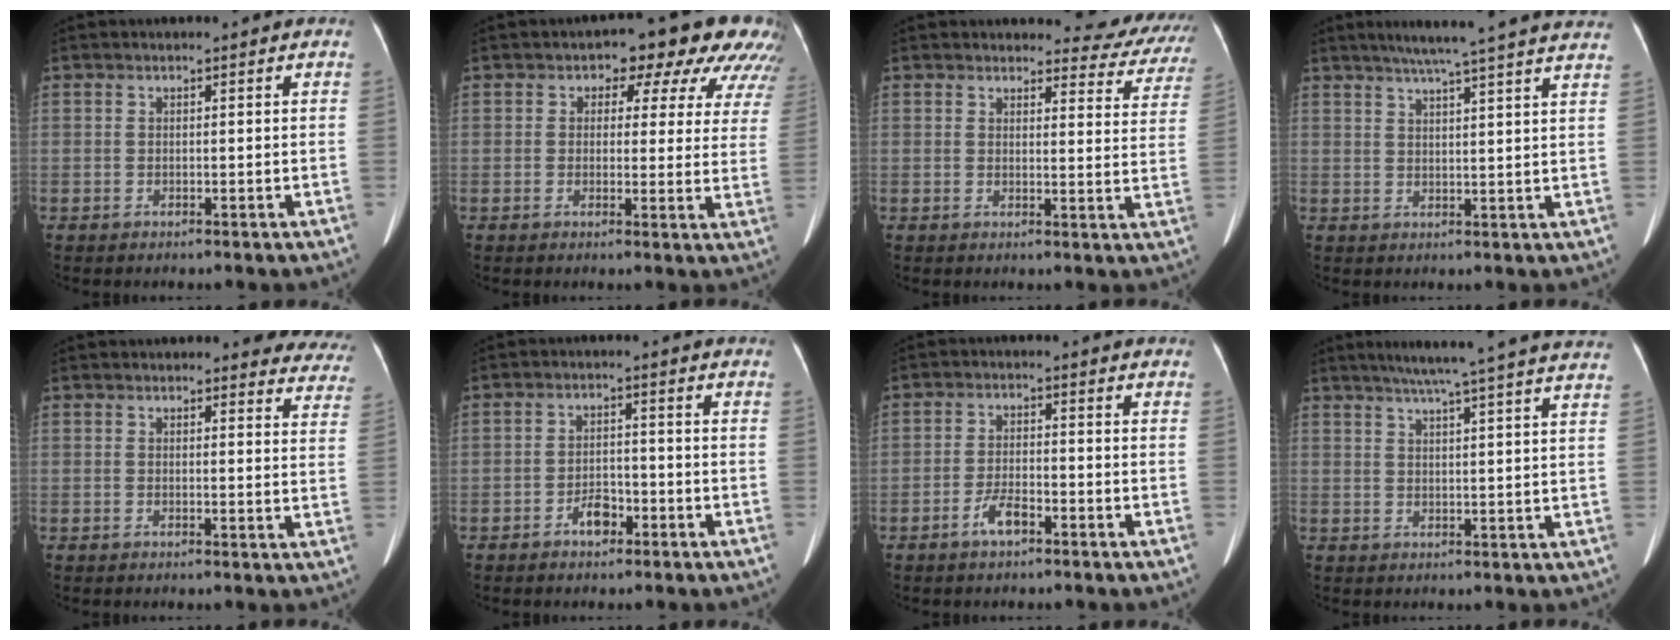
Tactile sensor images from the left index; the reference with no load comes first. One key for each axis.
{"total": 12.4, "fx": 8.3, "fy": 6.1, "fz": 6.8, "tx": -0.054, "ty": 0.021, "tz": 0.068}
{"total": 9.7, "fx": 9.4, "fy": 2.6, "fz": 0.5, "tx": 0.031, "ty": -0.041, "tz": 0.075}
{"total": 18.0, "fx": 15.5, "fy": -0.5, "fz": 9.1, "tx": -0.139, "ty": 0.008, "tz": 0.190}
{"total": 9.7, "fx": 9.1, "fy": 2.8, "fz": 1.6, "tx": 0.034, "ty": -0.020, "tz": 0.063}
{"total": 3.5, "fx": -2.3, "fy": 1.7, "fz": 2.0, "tx": -0.033, "ty": 0.007, "tz": -0.036}
{"total": 3.8, "fx": -2.5, "fy": 1.1, "fz": 2.6, "tx": -0.052, "ty": 0.002, "tz": -0.048}
{"total": 17.5, "fx": 14.9, "fy": -1.0, "fz": 9.1, "tx": -0.142, "ty": 0.003, "tz": 0.183}